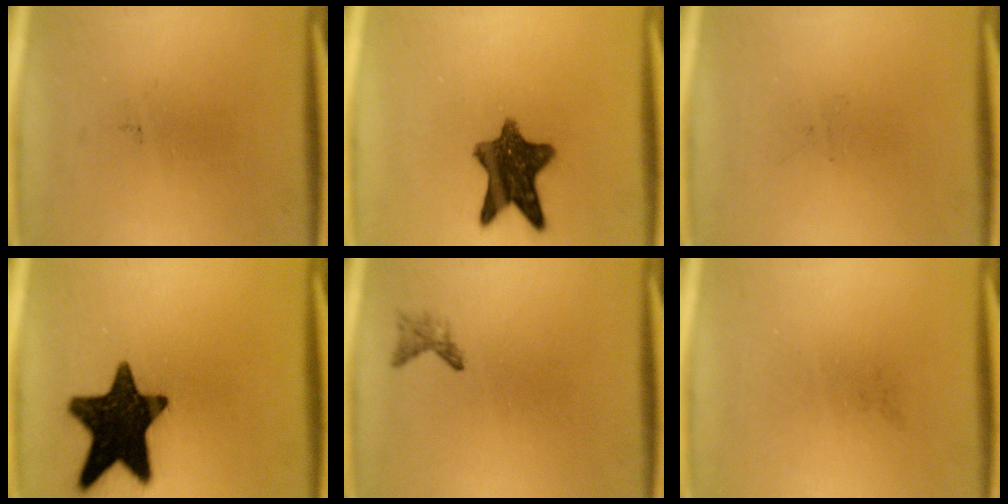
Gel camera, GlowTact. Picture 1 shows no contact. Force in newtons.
{"total": 10.6}
{"total": 0.0}
{"total": 17.4}
{"total": 1.1}
{"total": 0.0}